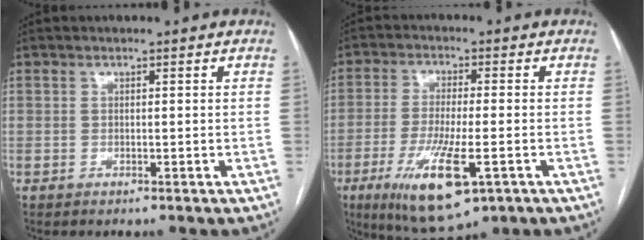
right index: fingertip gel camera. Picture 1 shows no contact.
{"total": 12.4, "force": [-5.2, 2.7, 11.0], "torque": [-0.207, -0.031, -0.081]}